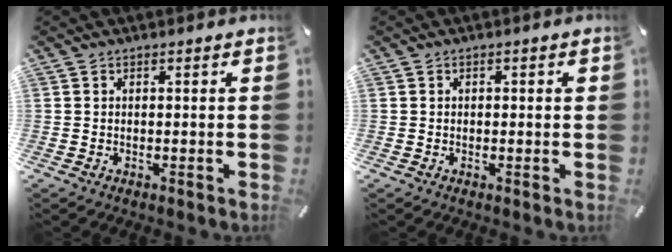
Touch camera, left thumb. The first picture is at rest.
{"total": 0.9, "force": [-0.1, 0.6, 0.6], "torque": [-0.011, 0.003, -0.003]}